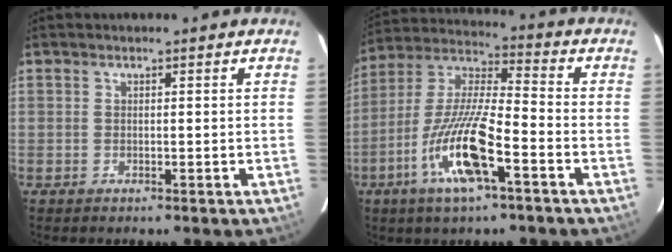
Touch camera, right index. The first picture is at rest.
{"total": 14.6, "force": [-6.2, 2.3, 13.1], "torque": [-0.269, -0.008, -0.116]}